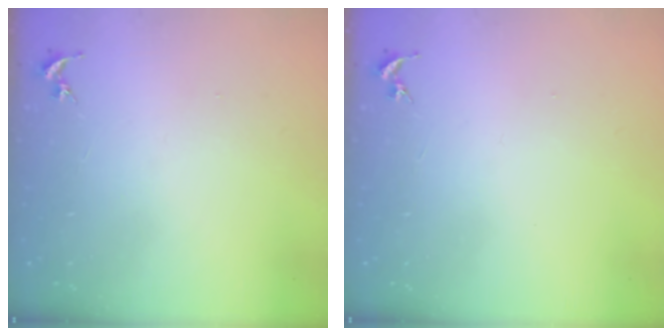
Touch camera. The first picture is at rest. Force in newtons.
{"total": 0.0}